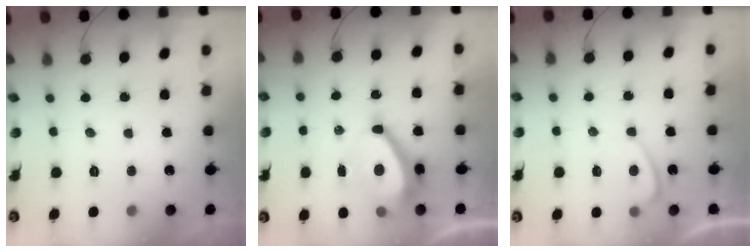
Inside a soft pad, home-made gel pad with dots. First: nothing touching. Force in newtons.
{"total": 9.6, "press": 9.1, "slide": 3.2}
{"total": 1.9, "press": 1.8, "slide": 0.7}